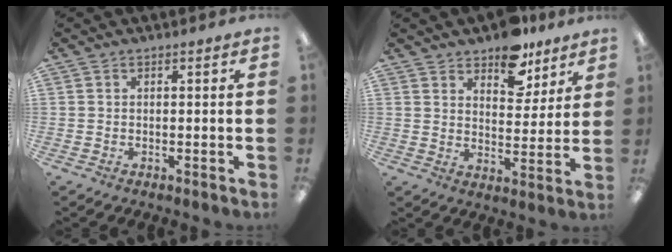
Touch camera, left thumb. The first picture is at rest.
{"total": 9.4, "force": [7.5, 4.8, 3.0], "torque": [-0.025, -0.053, 0.133]}